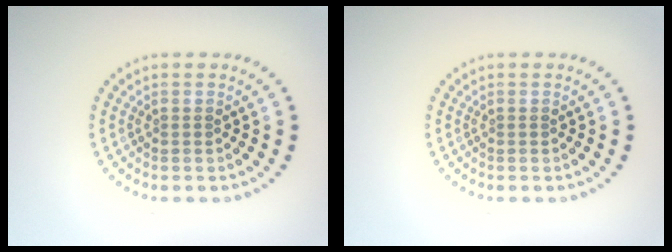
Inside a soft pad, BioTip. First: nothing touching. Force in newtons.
{"total": 0.0}